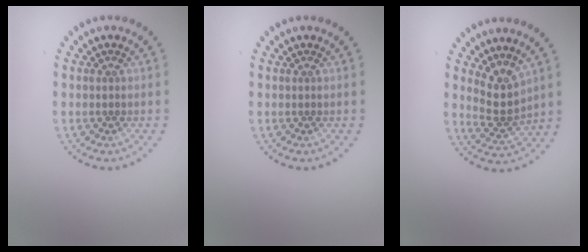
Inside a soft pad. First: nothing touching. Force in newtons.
{"total": 0.0}
{"total": 3.0, "press": 2.3, "slide": 2.0}